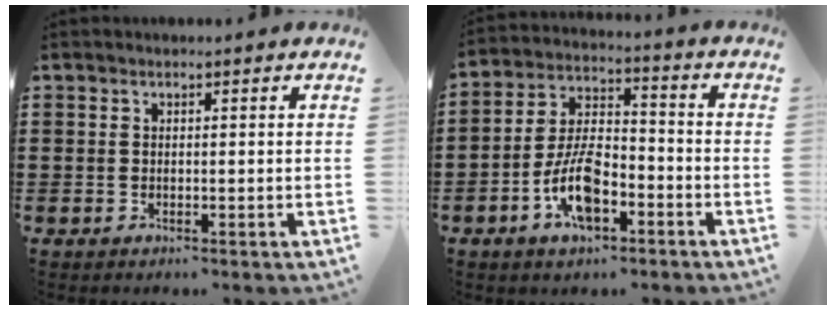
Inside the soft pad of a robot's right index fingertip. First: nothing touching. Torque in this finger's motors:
{"motor_torque": [2.14, 0.00, 1.02, 0.21]}